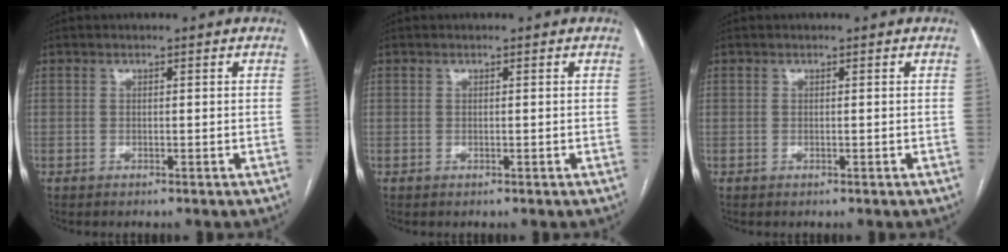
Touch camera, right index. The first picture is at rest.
{"total": 0.0}
{"total": 0.0}